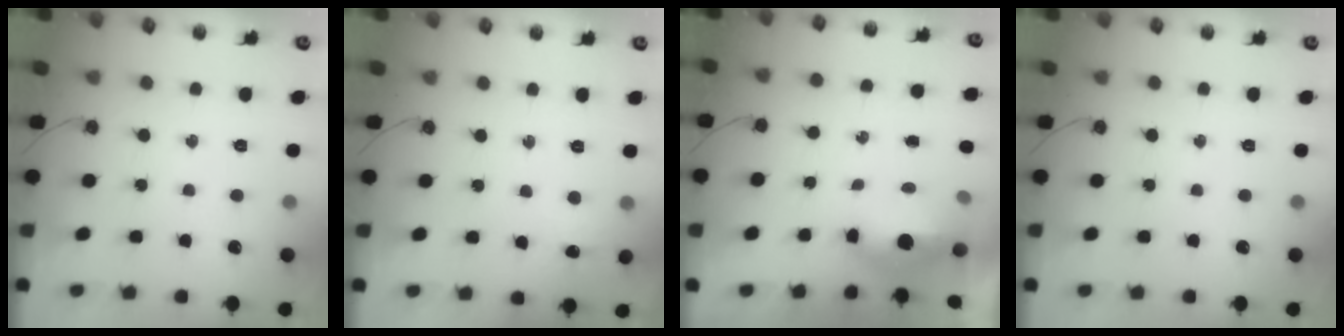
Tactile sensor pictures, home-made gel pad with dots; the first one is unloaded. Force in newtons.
{"total": 6.5, "press": 6.5, "slide": 0.5}
{"total": 13.2, "press": 7.1, "slide": 11.1}
{"total": 0.0}